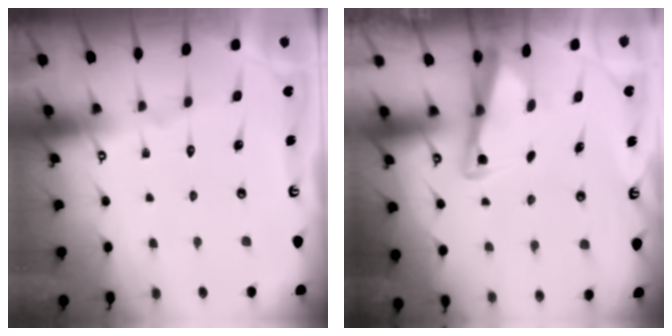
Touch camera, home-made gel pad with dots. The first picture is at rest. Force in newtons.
{"total": 2.5, "press": 2.5, "slide": 0.2}